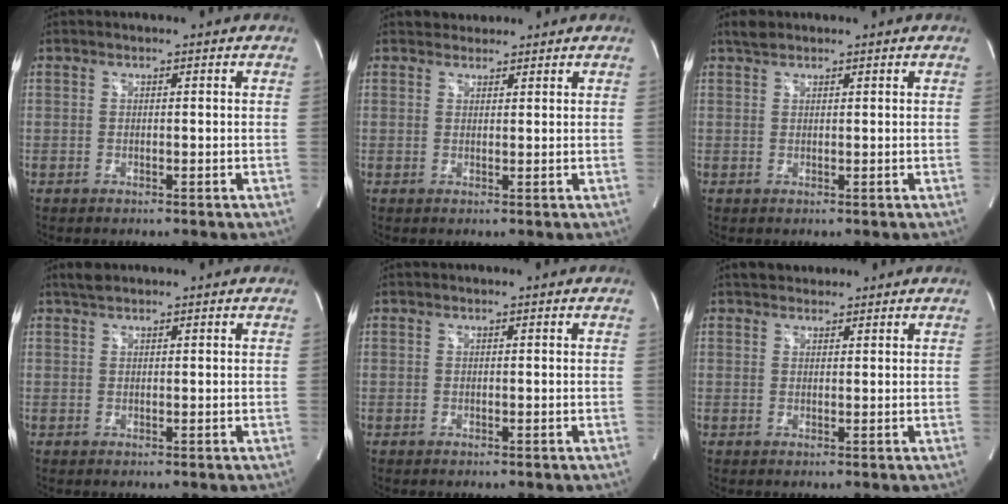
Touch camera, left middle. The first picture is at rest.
{"total": 2.2, "force": [2.0, 1.0, -0.1], "torque": [0.003, 0.015, 0.030]}
{"total": 1.6, "force": [1.4, 0.7, 0.5], "torque": [-0.014, 0.012, 0.027]}
{"total": 1.7, "force": [1.5, 0.5, 0.7], "torque": [-0.019, 0.015, 0.030]}
{"total": 0.0}
{"total": 3.9, "force": [3.3, 1.8, 1.1], "torque": [-0.010, 0.025, 0.051]}